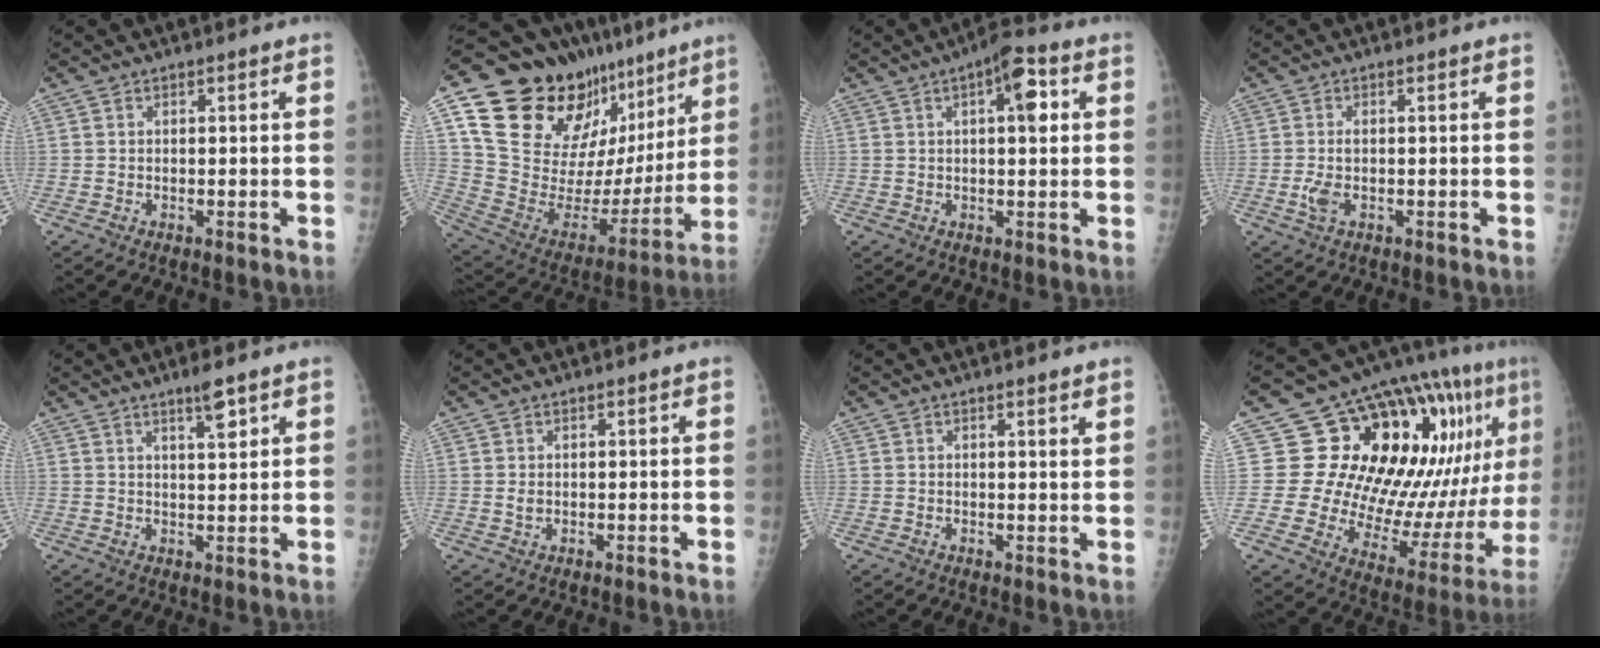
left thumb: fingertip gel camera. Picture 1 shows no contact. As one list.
[{"total": 31.0, "force": [16.7, 16.8, 19.9], "torque": [-0.267, -0.019, 0.289]}, {"total": 7.3, "force": [2.2, 2.8, 6.4], "torque": [-0.077, 0.008, 0.024]}, {"total": 2.8, "force": [-0.5, 1.2, 2.5], "torque": [-0.069, 0.002, -0.011]}, {"total": 4.0, "force": [2.7, 0.6, 2.9], "torque": [-0.044, -0.019, 0.045]}, {"total": 1.3, "force": [0.3, 1.1, 0.6], "torque": [-0.002, -0.001, 0.008]}, {"total": 1.8, "force": [1.4, 0.2, 1.1], "torque": [-0.006, -0.007, 0.017]}, {"total": 25.1, "force": [8.7, 11.9, 20.3], "torque": [-0.235, -0.013, 0.145]}]